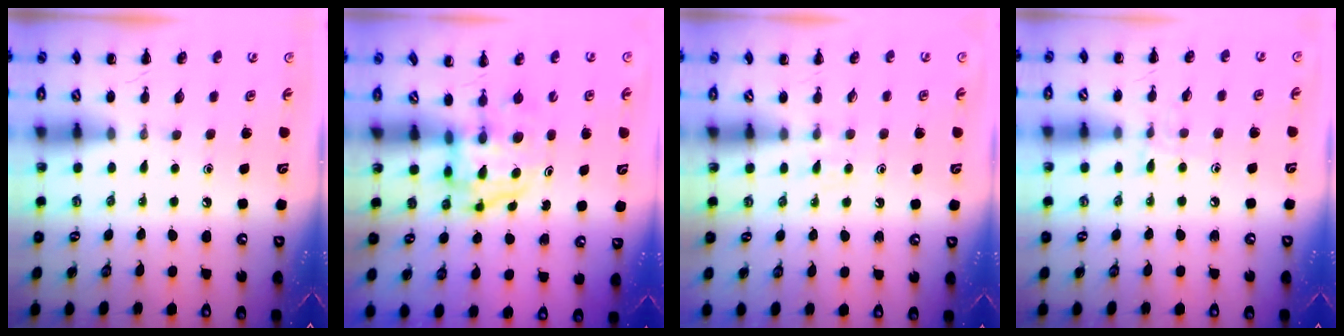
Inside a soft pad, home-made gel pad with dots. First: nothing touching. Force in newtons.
{"total": 3.9, "press": 3.9, "slide": 0.6}
{"total": 2.9, "press": 2.7, "slide": 1.2}
{"total": 5.0, "press": 4.8, "slide": 1.3}